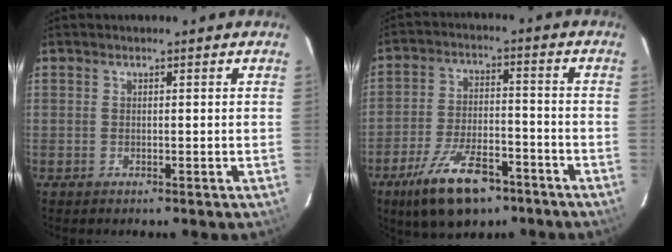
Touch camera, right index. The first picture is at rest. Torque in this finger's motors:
{"motor_torque": [1.25, -0.89, 0.63, 0.14]}